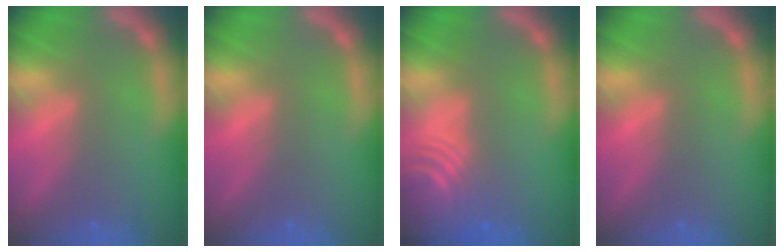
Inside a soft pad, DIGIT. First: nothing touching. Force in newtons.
{"total": 0.0}
{"total": 8.6}
{"total": 0.0}